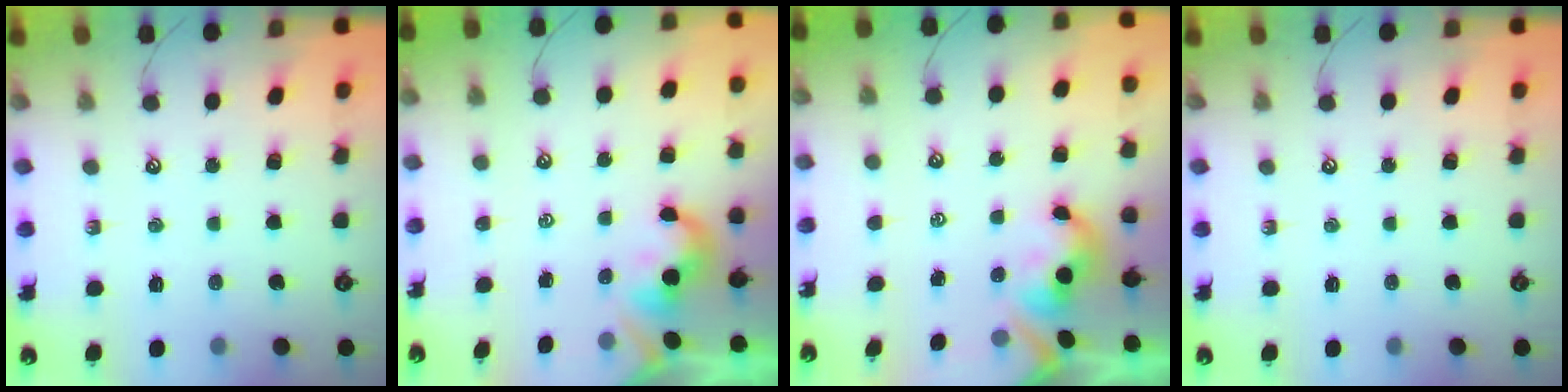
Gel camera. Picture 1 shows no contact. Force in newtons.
{"total": 2.0, "press": 1.9, "slide": 0.5}
{"total": 3.9, "press": 3.8, "slide": 0.8}
{"total": 0.0}